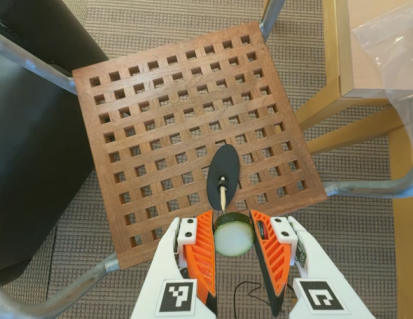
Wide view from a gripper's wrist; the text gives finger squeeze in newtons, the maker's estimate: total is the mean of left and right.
{"total": 11.4, "left": 11.8, "right": 11.0}